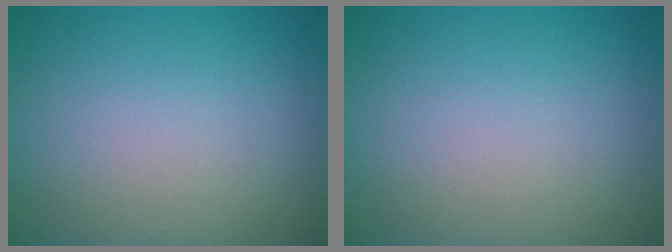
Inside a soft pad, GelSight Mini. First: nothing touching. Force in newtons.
{"total": 0.0}